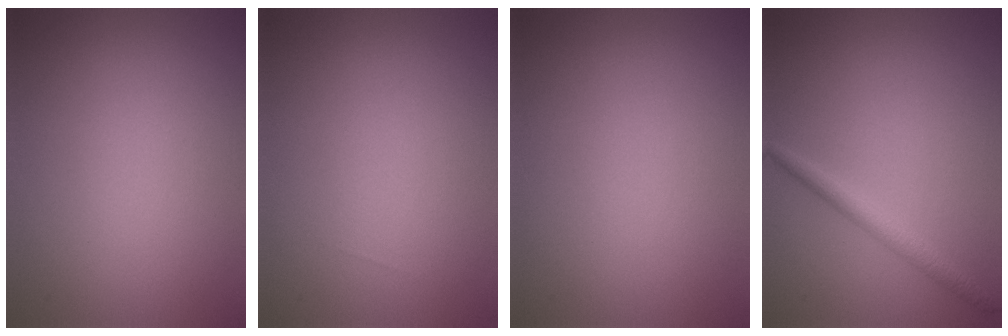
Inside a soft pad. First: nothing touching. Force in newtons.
{"total": 0.0}
{"total": 0.0}
{"total": 1.9, "press": 1.9, "slide": 0.1}